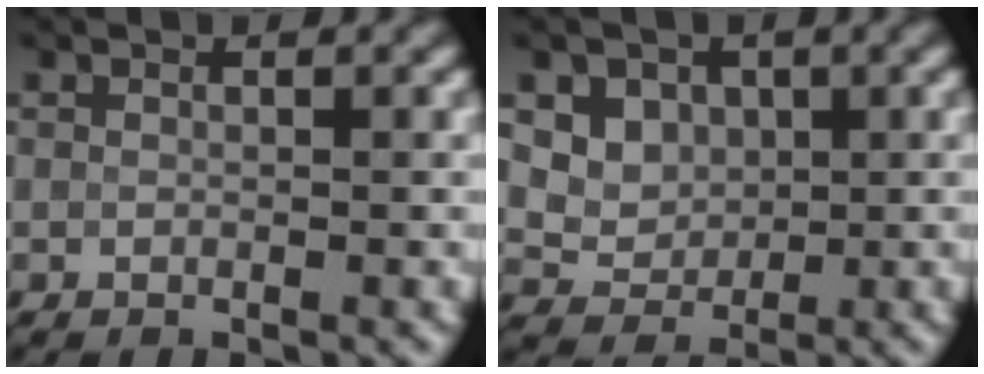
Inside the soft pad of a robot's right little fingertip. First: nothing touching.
{"total": 5.4, "force": [2.6, 4.3, 2.2], "torque": [-0.029, 0.002, 0.046]}